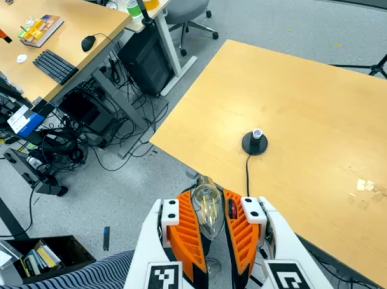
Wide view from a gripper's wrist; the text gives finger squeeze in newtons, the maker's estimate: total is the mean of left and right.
{"total": 19.5, "left": 24.6, "right": 14.3}